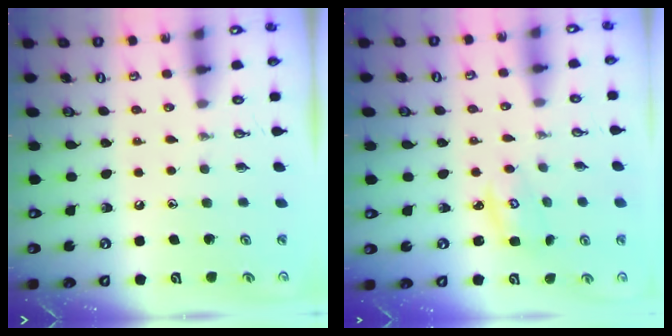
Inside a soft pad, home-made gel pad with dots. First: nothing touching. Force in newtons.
{"total": 3.0, "press": 3.0, "slide": 0.3}